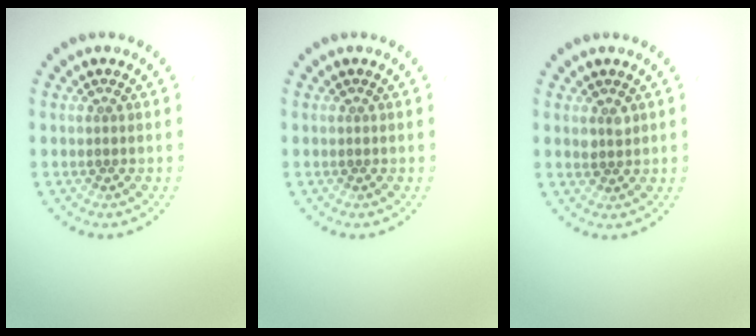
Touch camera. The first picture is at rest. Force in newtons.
{"total": 0.0}
{"total": 1.1, "press": 1.1, "slide": 0.2}